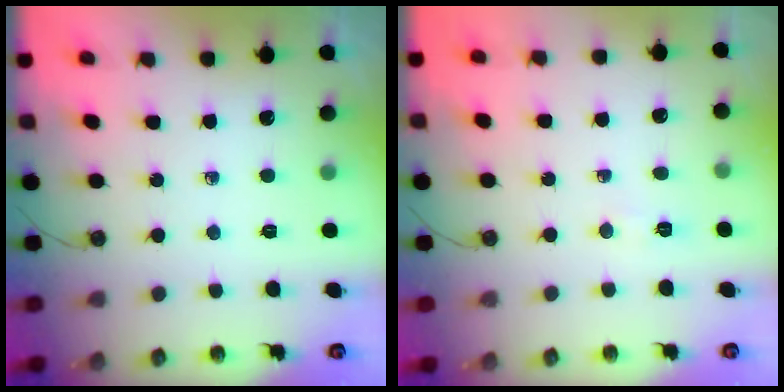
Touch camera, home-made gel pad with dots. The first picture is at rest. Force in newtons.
{"total": 3.7, "press": 3.6, "slide": 0.5}